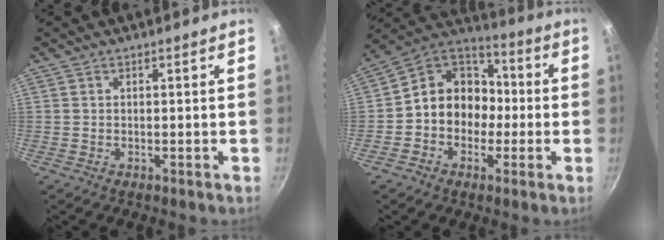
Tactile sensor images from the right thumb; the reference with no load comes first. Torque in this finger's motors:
{"motor_torque": [-0.54, 0.63, 0.11, 0.07, 0.06]}